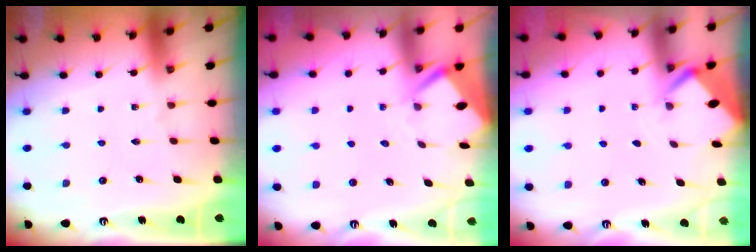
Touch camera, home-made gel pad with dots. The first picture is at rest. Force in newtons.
{"total": 3.3, "press": 3.3, "slide": 0.3}
{"total": 2.8, "press": 2.8, "slide": 0.2}